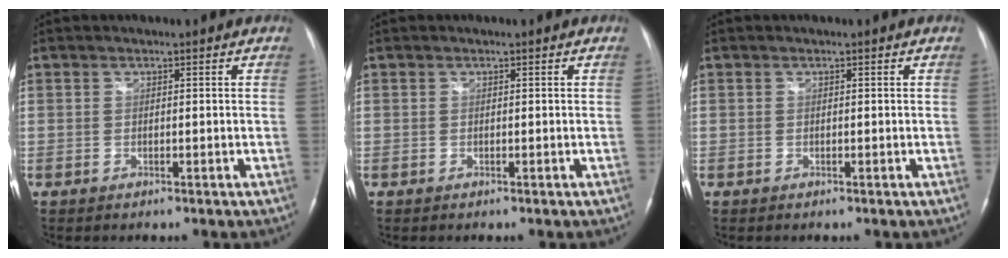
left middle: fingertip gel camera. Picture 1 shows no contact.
{"total": 0.0}
{"total": 0.0}